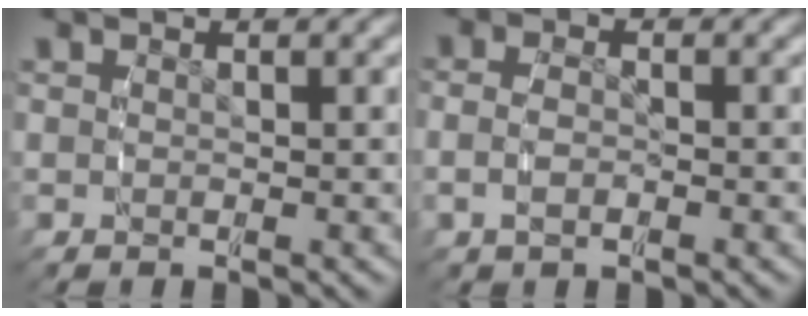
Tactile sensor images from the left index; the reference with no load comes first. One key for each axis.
{"total": 2.1, "fx": -0.6, "fy": 1.1, "fz": 1.7, "tx": -0.041, "ty": -0.006, "tz": -0.008}